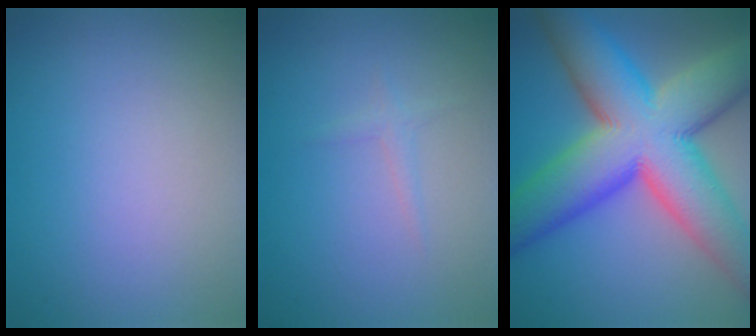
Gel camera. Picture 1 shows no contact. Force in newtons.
{"total": 0.8, "press": 0.8, "slide": 0.1}
{"total": 16.1, "press": 16.0, "slide": 0.6}